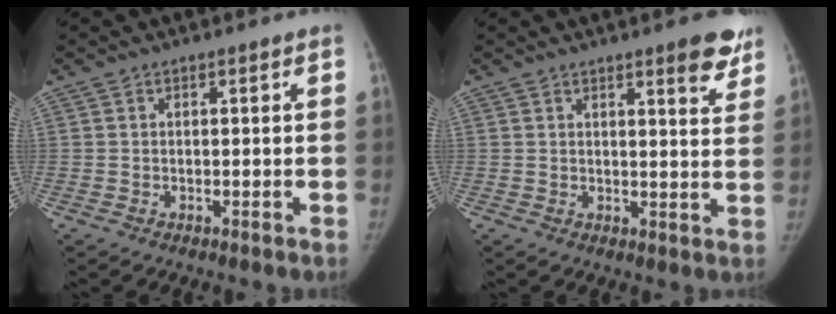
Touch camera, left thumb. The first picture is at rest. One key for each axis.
{"total": 6.5, "fx": 4.4, "fy": 1.5, "fz": 4.6, "tx": -0.038, "ty": -0.024, "tz": 0.053}